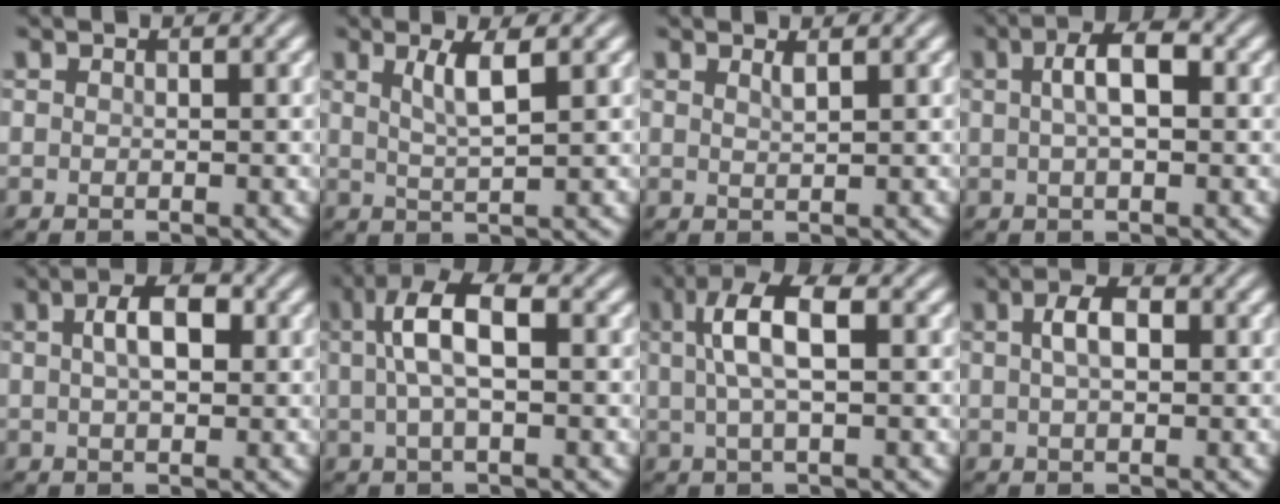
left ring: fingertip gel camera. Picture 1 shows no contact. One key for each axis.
{"total": 2.9, "fx": 1.2, "fy": 0.6, "fz": 2.6, "tx": -0.046, "ty": -0.002, "tz": 0.023}
{"total": 1.0, "fx": 0.7, "fy": 0.2, "fz": 0.7, "tx": -0.006, "ty": 0.000, "tz": 0.010}
{"total": 3.6, "fx": 0.6, "fy": 1.3, "fz": 3.3, "tx": -0.061, "ty": 0.008, "tz": 0.007}
{"total": 3.8, "fx": 0.9, "fy": 1.9, "fz": 3.1, "tx": -0.056, "ty": 0.008, "tz": 0.011}
{"total": 5.3, "fx": 0.9, "fy": 2.0, "fz": 4.8, "tx": -0.093, "ty": 0.014, "tz": 0.012}
{"total": 4.9, "fx": 1.1, "fy": 1.6, "fz": 4.5, "tx": -0.085, "ty": 0.013, "tz": 0.018}
{"total": 2.8, "fx": 0.6, "fy": 1.5, "fz": 2.3, "tx": -0.044, "ty": 0.005, "tz": 0.007}